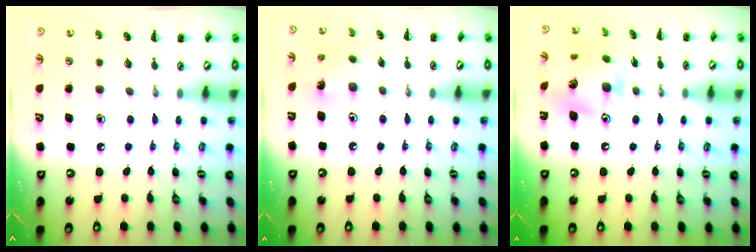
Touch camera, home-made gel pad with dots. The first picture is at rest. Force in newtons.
{"total": 1.7, "press": 1.7, "slide": 0.5}
{"total": 10.4, "press": 10.4, "slide": 0.5}